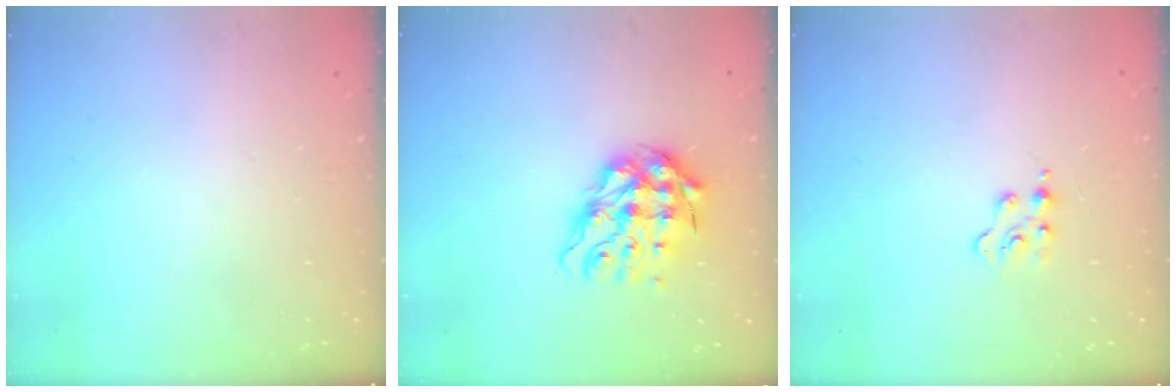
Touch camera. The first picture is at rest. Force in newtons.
{"total": 11.7, "press": 11.5, "slide": 1.9}
{"total": 2.1, "press": 2.1, "slide": 0.5}